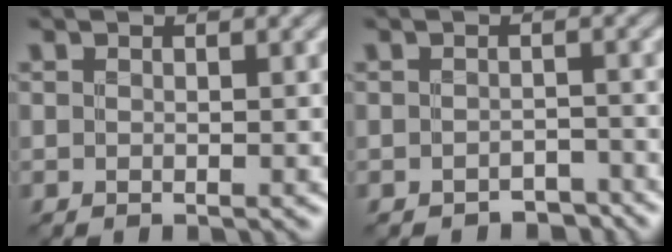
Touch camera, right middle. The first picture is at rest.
{"total": 1.8, "force": [-1.6, 0.7, 0.4], "torque": [0.000, 0.003, -0.022]}